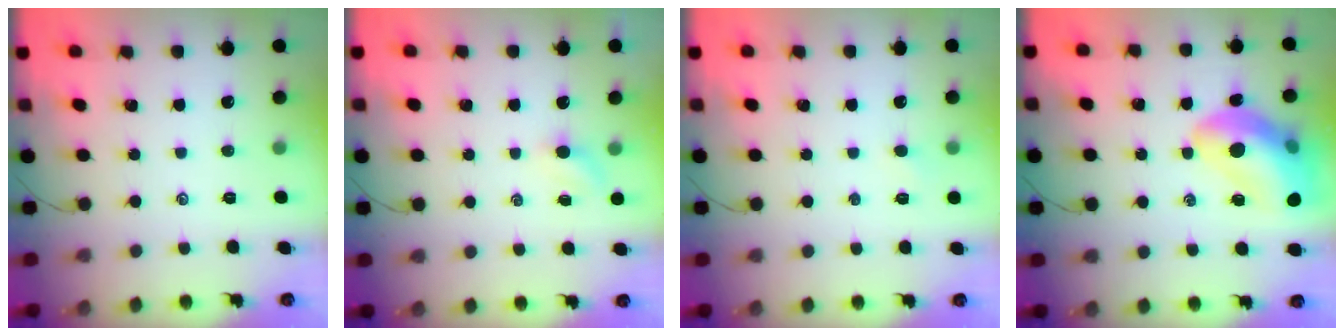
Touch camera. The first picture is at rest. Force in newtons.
{"total": 2.2, "press": 2.1, "slide": 0.8}
{"total": 1.5, "press": 1.4, "slide": 0.6}
{"total": 17.1, "press": 16.8, "slide": 3.2}